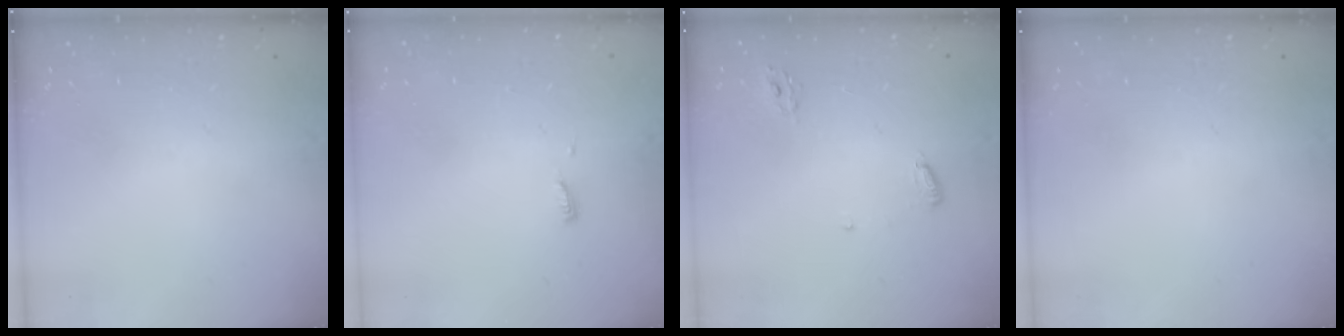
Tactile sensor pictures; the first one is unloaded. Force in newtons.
{"total": 3.9, "press": 3.9, "slide": 0.5}
{"total": 4.7, "press": 4.7, "slide": 0.4}
{"total": 0.0}